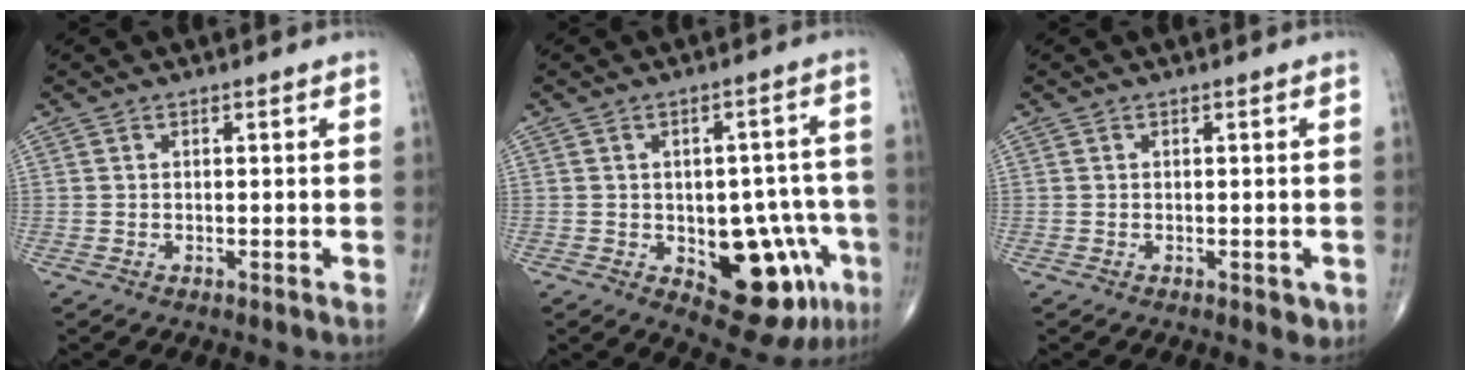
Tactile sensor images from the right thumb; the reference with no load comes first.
{"total": 15.2, "force": [-5.3, 7.8, 11.9], "torque": [-0.100, 0.024, -0.053]}
{"total": 1.3, "force": [-0.4, 0.8, 0.9], "torque": [-0.003, 0.000, -0.004]}